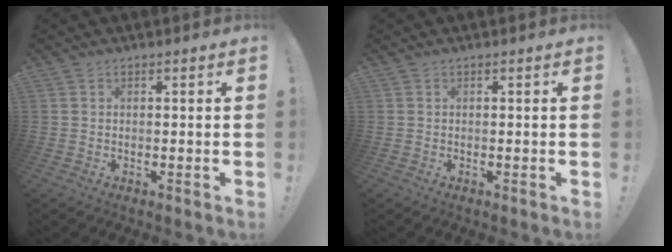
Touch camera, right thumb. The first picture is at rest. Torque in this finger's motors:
{"motor_torque": [0.00, 0.00, -0.02, 0.02, 0.00]}